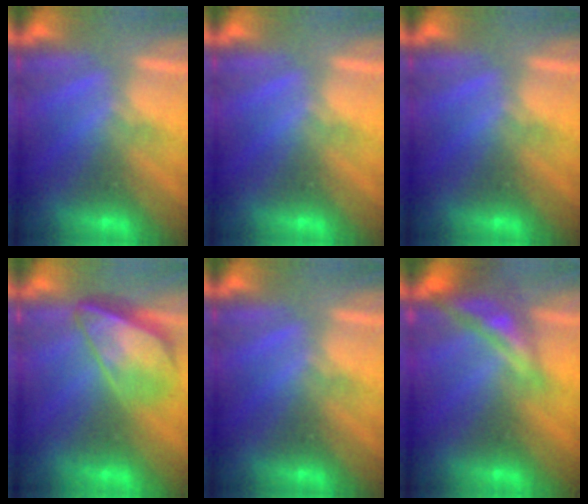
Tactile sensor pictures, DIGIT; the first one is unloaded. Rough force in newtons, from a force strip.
{"total": 0.0}
{"total": 0.0}
{"total": 3.8}
{"total": 0.0}
{"total": 6.3}